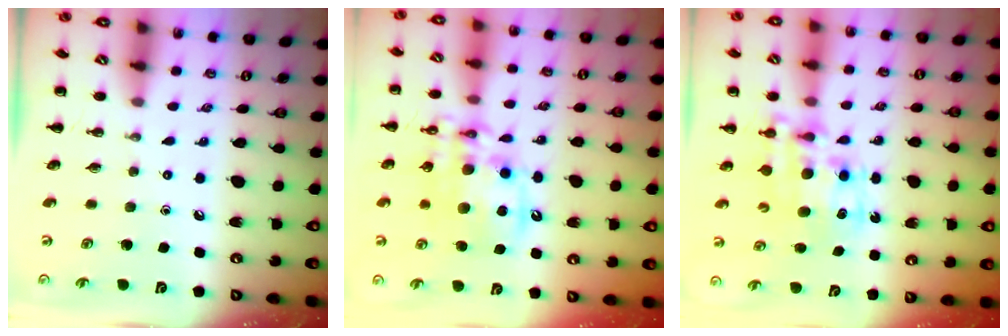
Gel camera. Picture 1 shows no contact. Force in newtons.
{"total": 14.3, "press": 13.9, "slide": 3.0}
{"total": 11.9, "press": 11.6, "slide": 2.7}